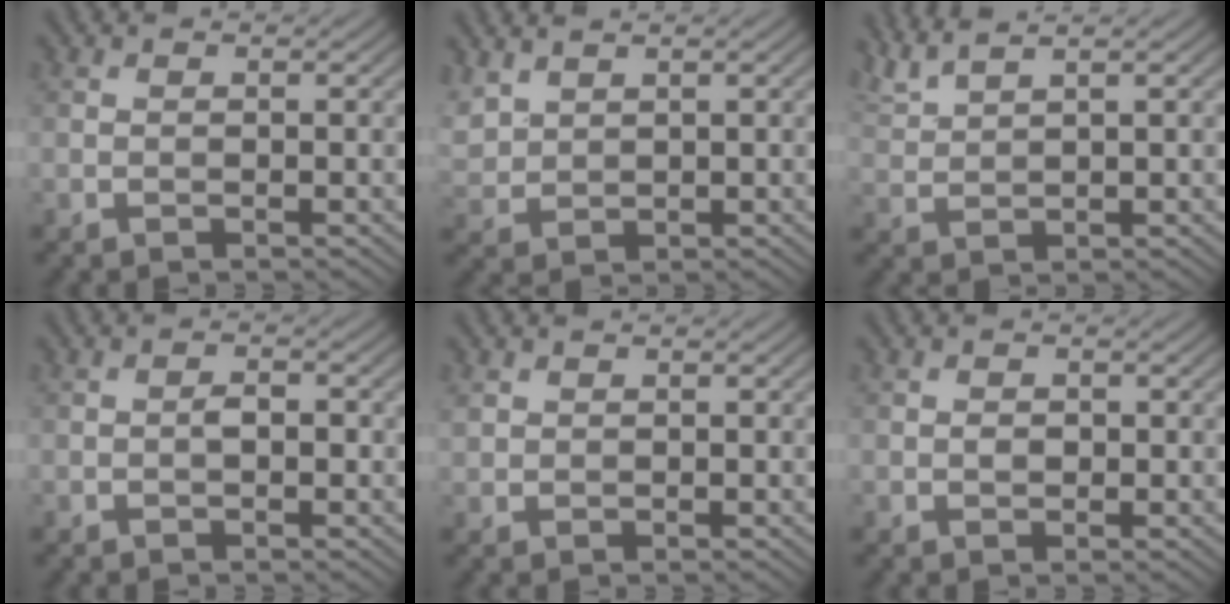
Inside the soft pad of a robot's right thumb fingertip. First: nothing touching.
{"total": 3.6, "force": [2.5, 1.9, 1.8], "torque": [-0.057, 0.005, 0.058]}
{"total": 4.3, "force": [3.5, 0.7, 2.4], "torque": [-0.056, 0.016, 0.074]}
{"total": 1.5, "force": [-0.3, 0.7, 1.2], "torque": [-0.021, 0.006, -0.008]}
{"total": 1.1, "force": [0.7, 0.8, 0.3], "torque": [-0.011, 0.000, 0.018]}
{"total": 1.0, "force": [-0.1, 0.8, 0.6], "torque": [-0.011, -0.003, -0.003]}